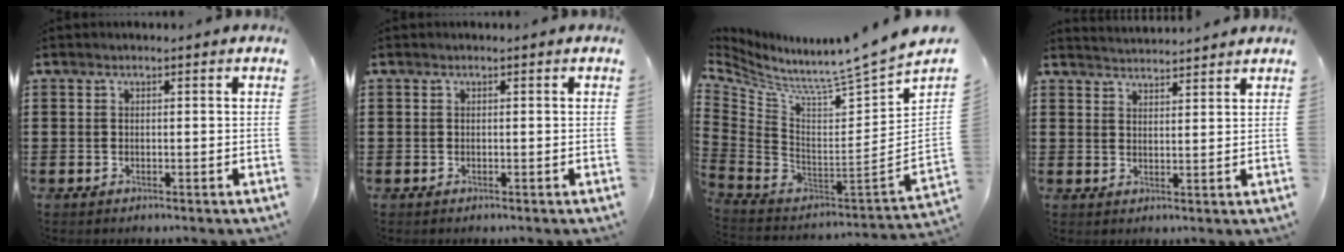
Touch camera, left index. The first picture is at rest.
{"total": 0.0}
{"total": 6.3, "force": [5.4, -1.9, 2.7], "torque": [-0.081, -0.082, 0.073]}
{"total": 2.8, "force": [2.8, -0.4, -0.3], "torque": [-0.003, -0.012, 0.051]}